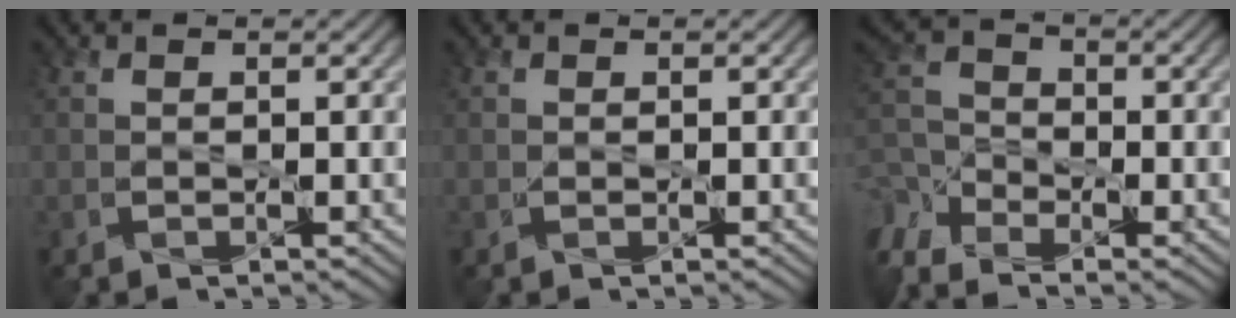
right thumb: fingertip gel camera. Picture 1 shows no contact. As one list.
[{"total": 0.0}, {"total": 8.3, "force": [-6.0, 4.3, 3.9], "torque": [-0.103, -0.028, -0.110]}]